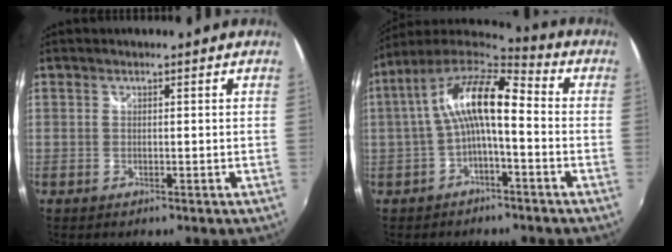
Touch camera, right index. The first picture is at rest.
{"total": 12.6, "force": [-0.7, 4.0, 12.0], "torque": [-0.228, 0.023, -0.019]}